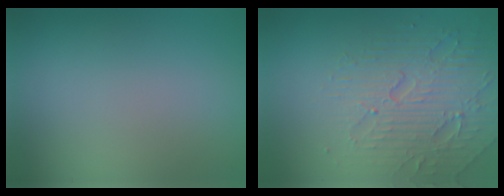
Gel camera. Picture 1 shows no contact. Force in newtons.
{"total": 4.8, "press": 4.7, "slide": 1.1}